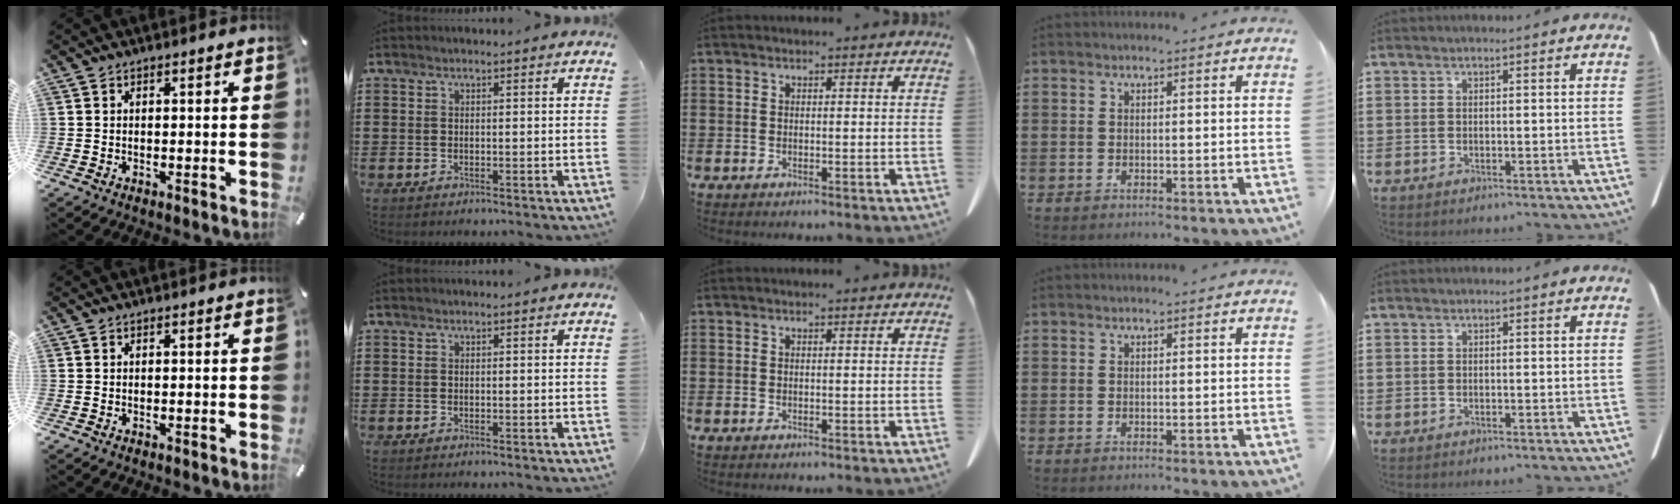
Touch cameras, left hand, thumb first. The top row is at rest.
{}